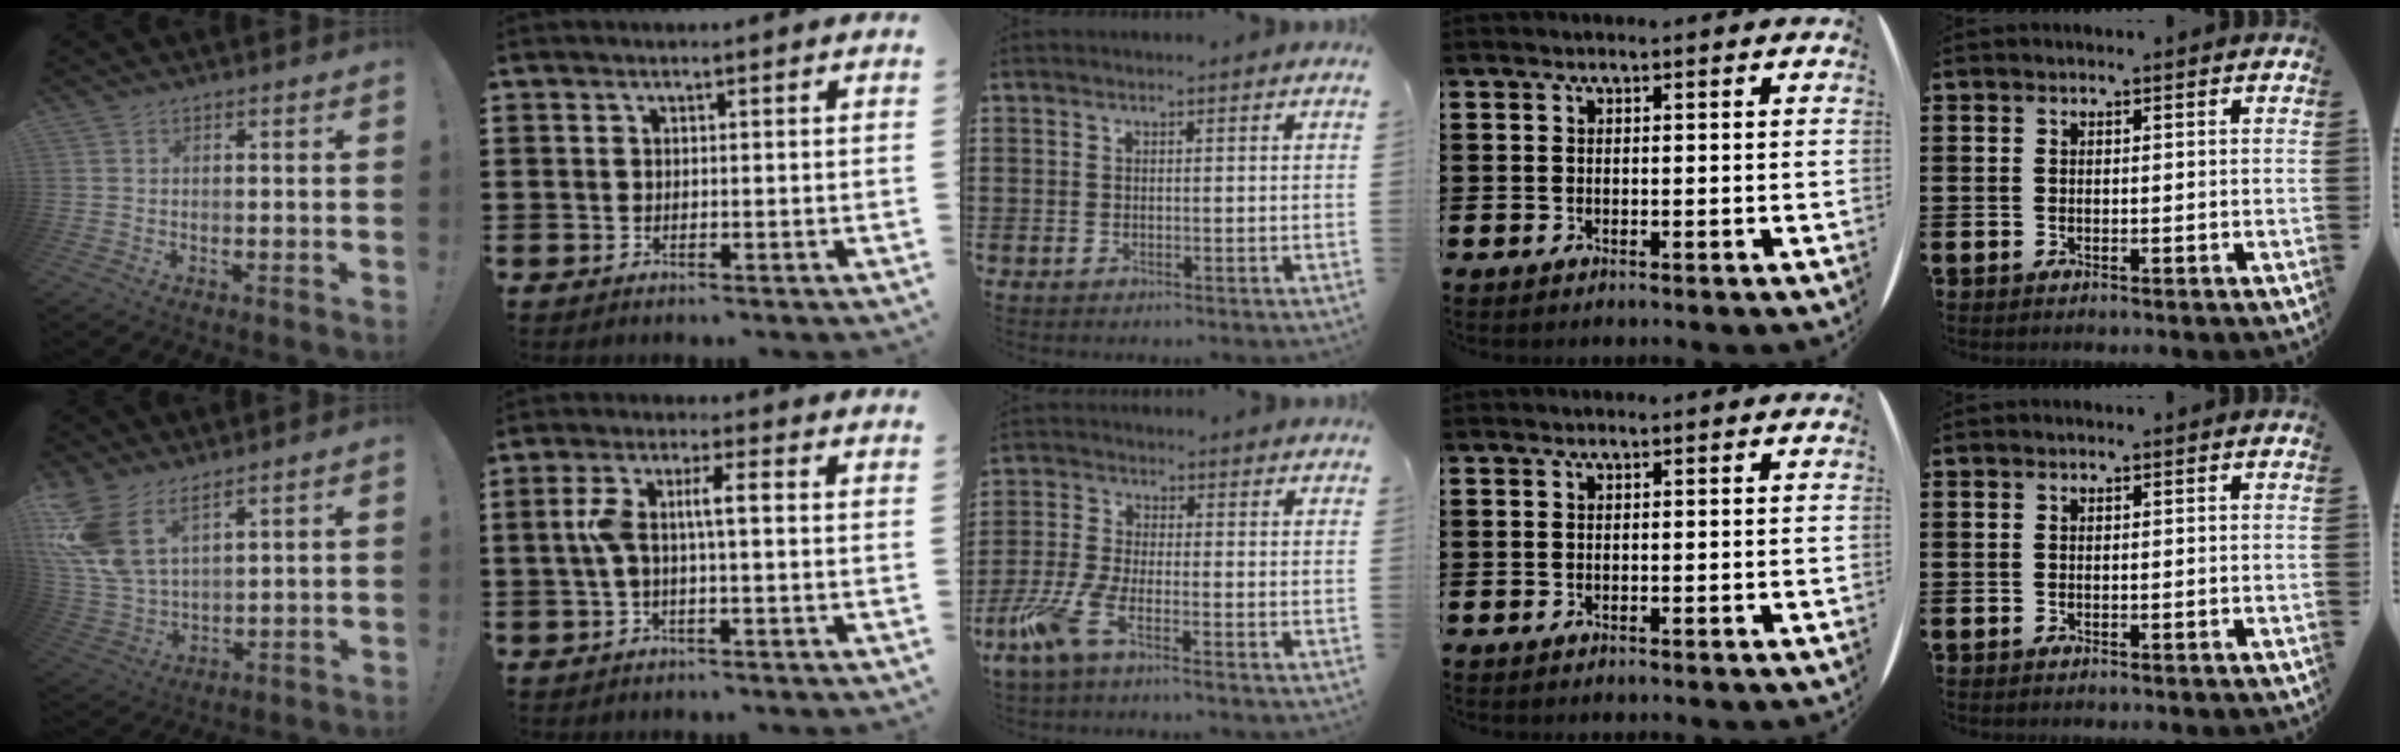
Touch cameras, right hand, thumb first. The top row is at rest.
{"thumb": {"total": 11.9, "force": [7.8, 5.7, 6.9], "torque": [-0.155, -0.049, 0.149]}, "index": {"total": 5.7, "force": [-0.3, 1.4, 5.5], "torque": [-0.121, -0.001, -0.015]}, "middle": {"total": 6.4, "force": [-3.8, 1.3, 5.0], "torque": [-0.130, -0.020, -0.078]}}